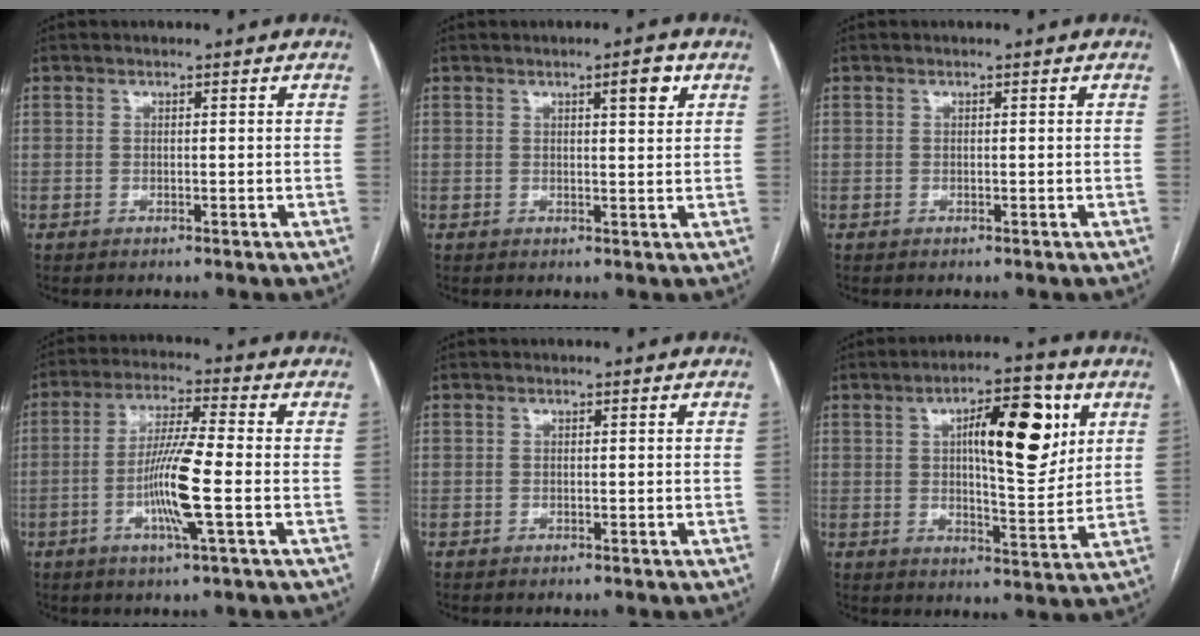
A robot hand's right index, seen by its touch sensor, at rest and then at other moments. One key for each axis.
{"total": 3.2, "fx": 1.6, "fy": 0.5, "fz": 2.7, "tx": -0.039, "ty": -0.001, "tz": 0.023}
{"total": 0.0}
{"total": 9.7, "fx": -2.3, "fy": -0.3, "fz": 9.5, "tx": -0.188, "ty": -0.007, "tz": -0.046}
{"total": 0.0}
{"total": 13.4, "fx": 4.5, "fy": 3.7, "fz": 12.1, "tx": -0.181, "ty": 0.015, "tz": 0.069}